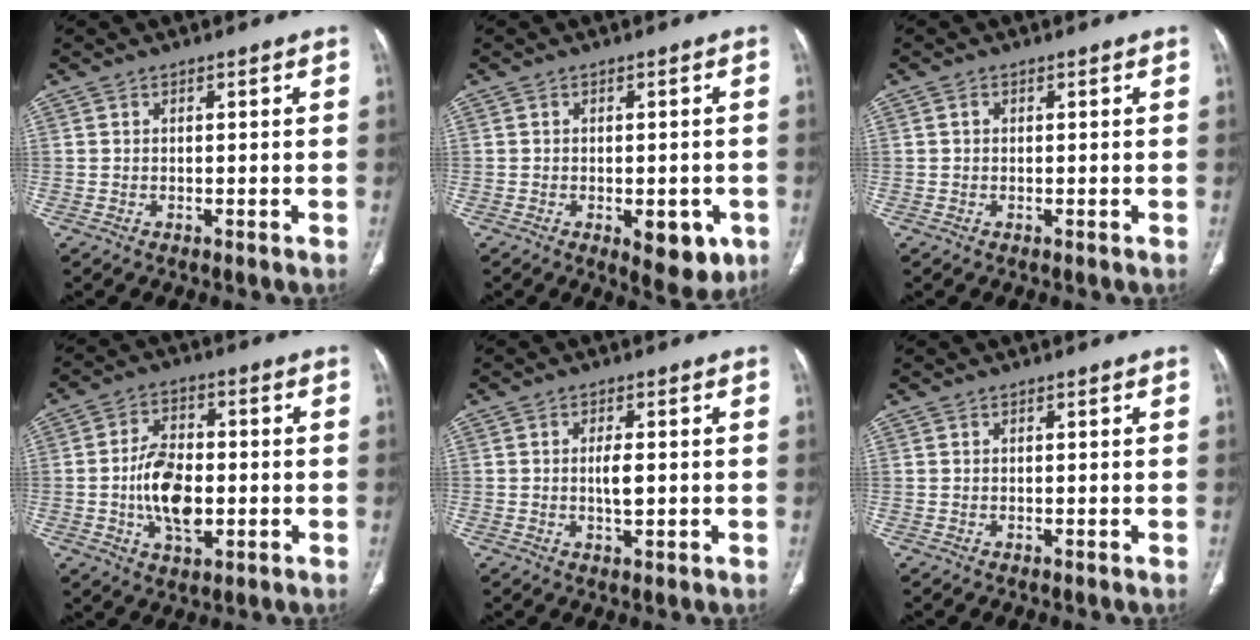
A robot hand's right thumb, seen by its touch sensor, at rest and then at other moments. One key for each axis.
{"total": 7.5, "fx": -2.7, "fy": 3.7, "fz": 6.0, "tx": -0.053, "ty": -0.001, "tz": -0.023}
{"total": 0.7, "fx": 0.1, "fy": 0.6, "fz": 0.3, "tx": -0.005, "ty": 0.003, "tz": 0.000}
{"total": 10.9, "fx": -1.6, "fy": 6.3, "fz": 8.8, "tx": -0.141, "ty": 0.010, "tz": -0.028}
{"total": 3.4, "fx": -0.1, "fy": 1.3, "fz": 3.2, "tx": -0.056, "ty": -0.002, "tz": -0.001}
{"total": 0.0}